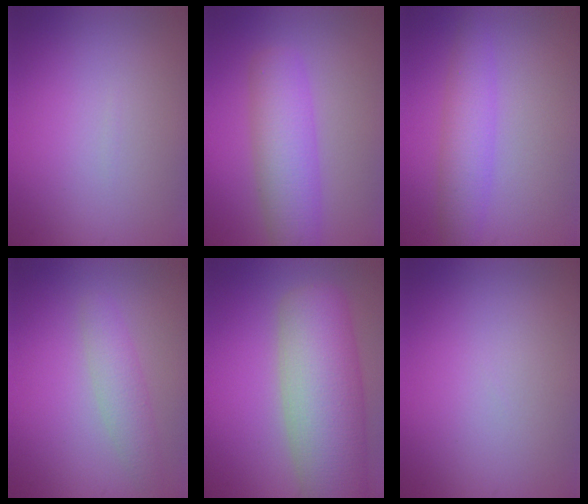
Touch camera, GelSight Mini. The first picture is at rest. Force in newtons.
{"total": 5.4, "press": 5.4, "slide": 0.3}
{"total": 3.4, "press": 3.4, "slide": 0.1}
{"total": 2.6, "press": 2.6, "slide": 0.2}
{"total": 10.5, "press": 10.5, "slide": 0.8}
{"total": 0.0}